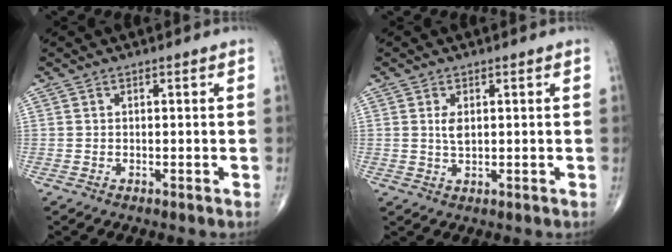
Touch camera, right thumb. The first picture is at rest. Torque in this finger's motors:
{"motor_torque": [0.46, 0.26, 0.40, -0.21, -0.03]}